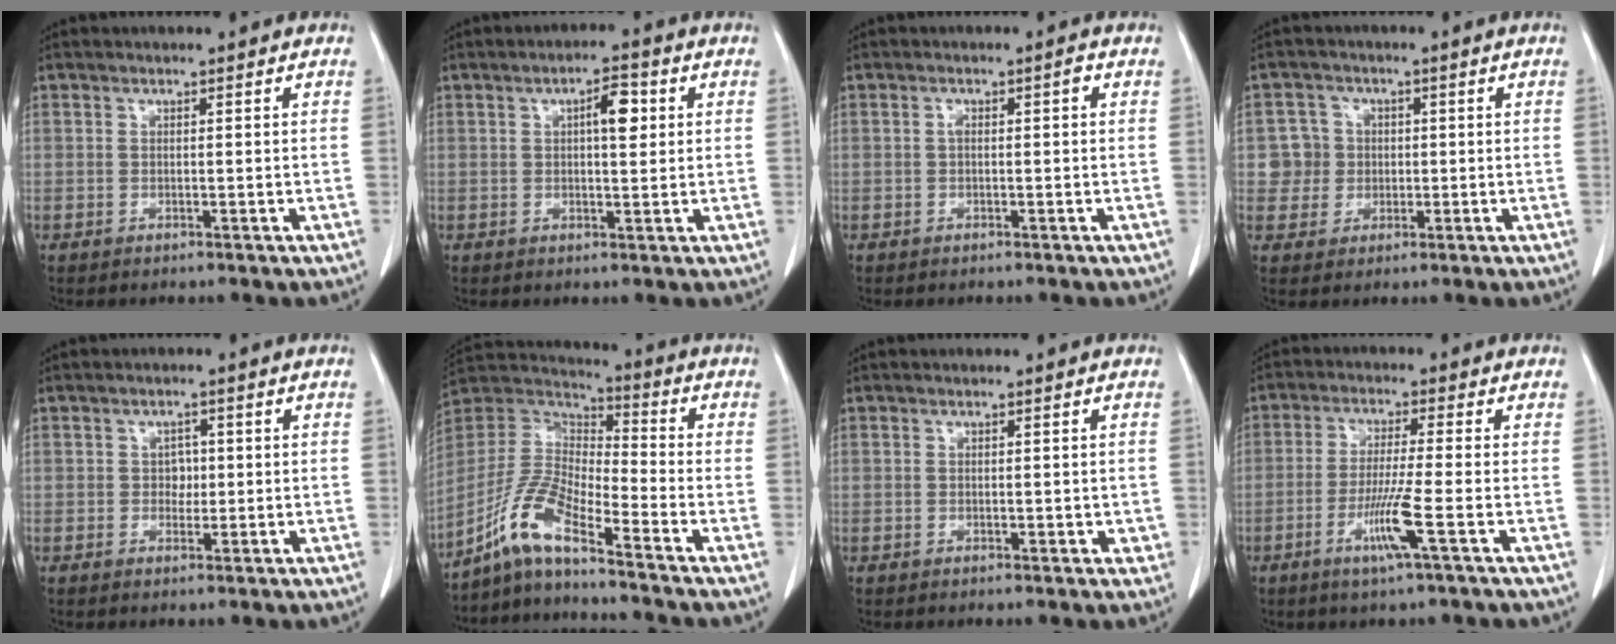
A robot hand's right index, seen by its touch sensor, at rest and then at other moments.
{"total": 4.5, "force": [1.2, 1.3, 4.1], "torque": [-0.065, 0.006, 0.017]}
{"total": 1.5, "force": [0.1, 0.5, 1.4], "torque": [-0.023, 0.007, 0.003]}
{"total": 4.8, "force": [0.4, 4.7, 0.0], "torque": [0.010, 0.015, 0.013]}
{"total": 2.0, "force": [0.1, 1.6, 1.2], "torque": [-0.014, 0.003, 0.001]}
{"total": 9.8, "force": [-7.2, 0.7, 6.7], "torque": [-0.163, 0.008, -0.142]}
{"total": 1.4, "force": [0.1, 1.0, 1.0], "torque": [-0.006, 0.003, 0.005]}
{"total": 6.6, "force": [-2.6, -0.9, 6.0], "torque": [-0.116, -0.016, -0.052]}